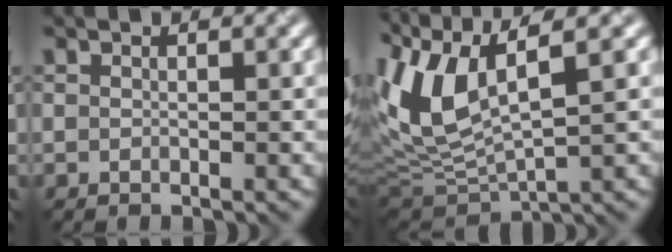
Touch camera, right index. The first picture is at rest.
{"total": 9.3, "force": [3.8, 3.5, 7.7], "torque": [-0.186, 0.013, 0.074]}